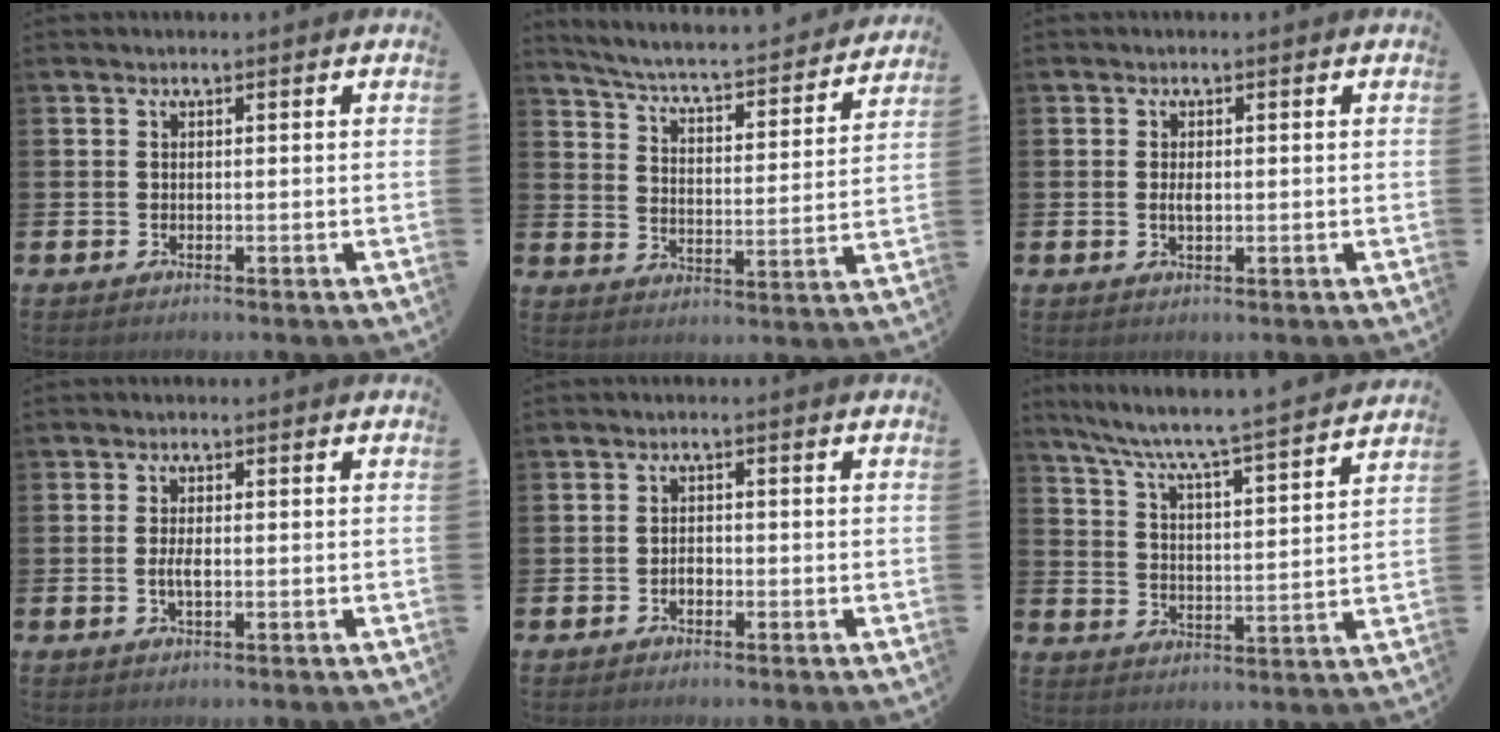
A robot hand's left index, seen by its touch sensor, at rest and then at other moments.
{"total": 5.2, "force": [4.9, 0.5, 1.8], "torque": [-0.060, -0.044, 0.074]}
{"total": 1.5, "force": [0.1, 0.7, 1.3], "torque": [-0.025, 0.003, 0.000]}
{"total": 2.1, "force": [-0.2, 0.8, 2.0], "torque": [-0.036, 0.000, -0.005]}
{"total": 1.3, "force": [-0.6, 0.9, 0.8], "torque": [-0.015, 0.002, -0.013]}
{"total": 6.8, "force": [6.4, -0.3, 2.4], "torque": [-0.075, -0.056, 0.104]}